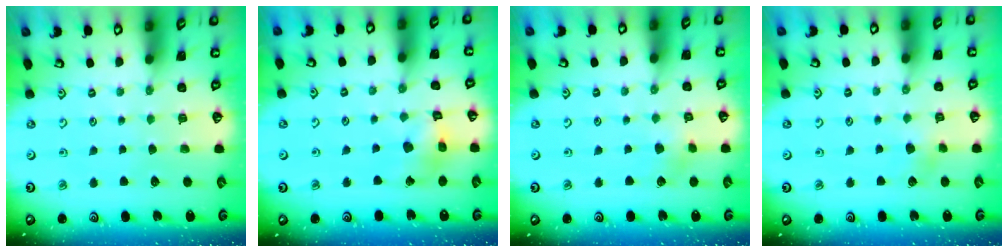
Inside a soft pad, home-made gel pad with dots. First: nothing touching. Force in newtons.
{"total": 9.0, "press": 9.0, "slide": 1.0}
{"total": 5.1, "press": 5.0, "slide": 0.3}
{"total": 3.6, "press": 3.6, "slide": 0.7}